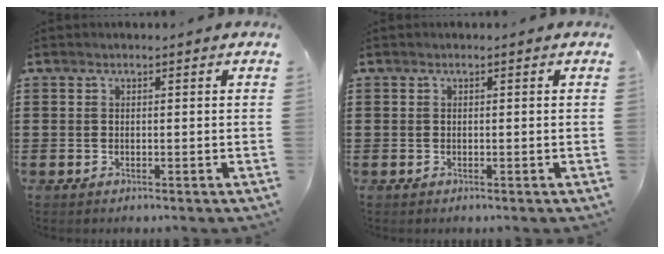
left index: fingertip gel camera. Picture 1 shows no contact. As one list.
[{"total": 0.0}]